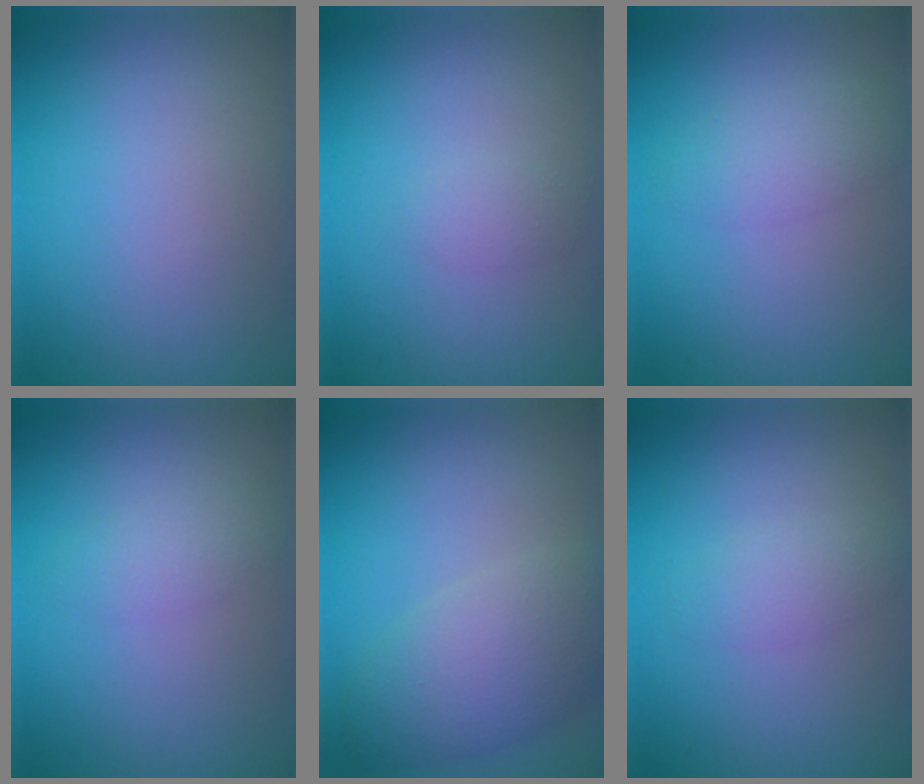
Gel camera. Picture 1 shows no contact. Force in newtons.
{"total": 1.2, "press": 1.2, "slide": 0.0}
{"total": 2.4, "press": 2.4, "slide": 0.1}
{"total": 1.7, "press": 1.7, "slide": 0.1}
{"total": 5.7, "press": 5.7, "slide": 0.3}
{"total": 1.8, "press": 1.8, "slide": 0.1}